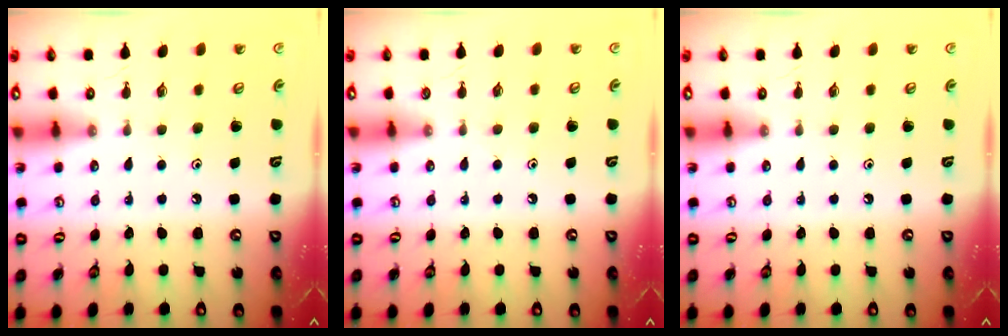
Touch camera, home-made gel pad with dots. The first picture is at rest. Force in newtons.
{"total": 2.6, "press": 2.6, "slide": 0.4}
{"total": 0.0}